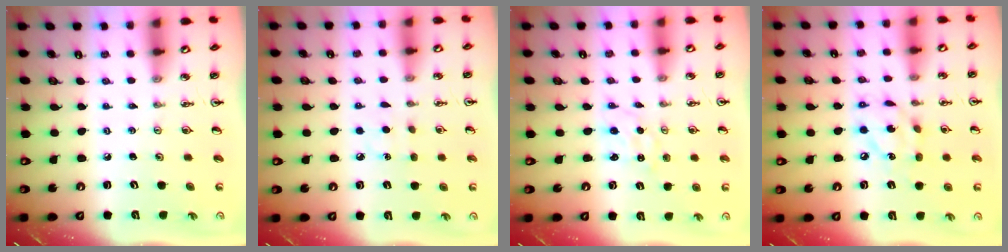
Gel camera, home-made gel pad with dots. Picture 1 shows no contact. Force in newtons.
{"total": 4.7, "press": 4.7, "slide": 0.5}
{"total": 0.0}
{"total": 11.2, "press": 11.2, "slide": 0.6}